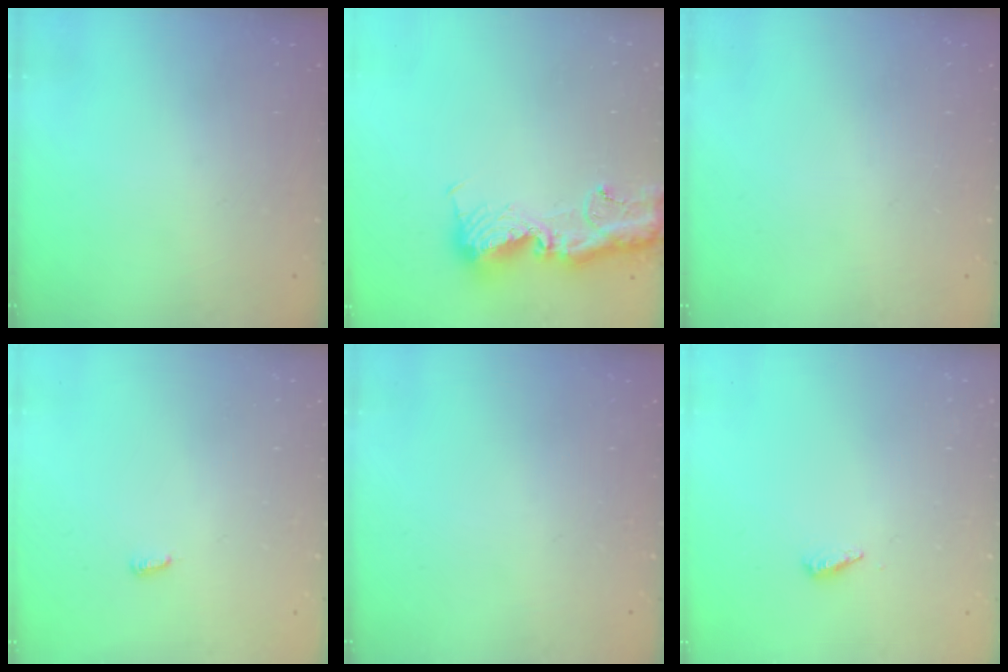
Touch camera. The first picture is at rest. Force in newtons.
{"total": 15.7, "press": 15.6, "slide": 1.6}
{"total": 0.0}
{"total": 2.9, "press": 2.9, "slide": 0.3}
{"total": 0.0}
{"total": 2.9, "press": 2.9, "slide": 0.3}